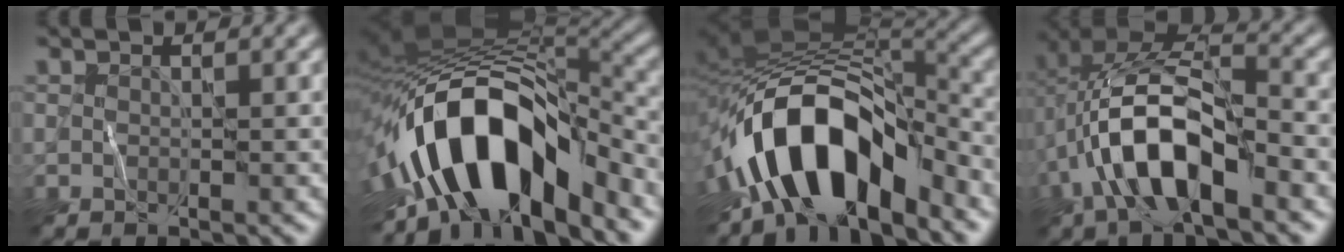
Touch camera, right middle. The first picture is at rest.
{"total": 14.1, "force": [-5.7, 6.9, 10.9], "torque": [-0.178, 0.009, -0.105]}
{"total": 11.4, "force": [-6.0, 5.7, 7.9], "torque": [-0.116, 0.007, -0.102]}
{"total": 10.3, "force": [-3.5, 4.7, 8.5], "torque": [-0.169, 0.009, -0.067]}